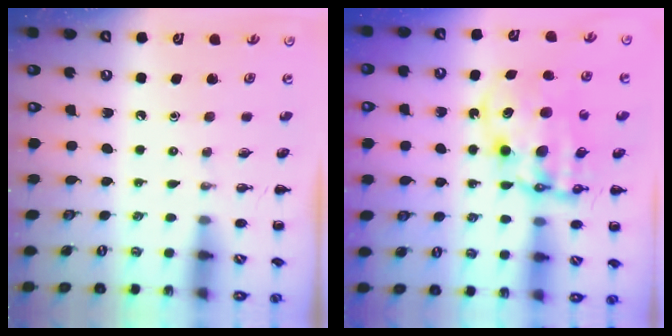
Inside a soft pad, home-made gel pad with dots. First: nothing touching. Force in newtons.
{"total": 10.6, "press": 10.3, "slide": 2.5}